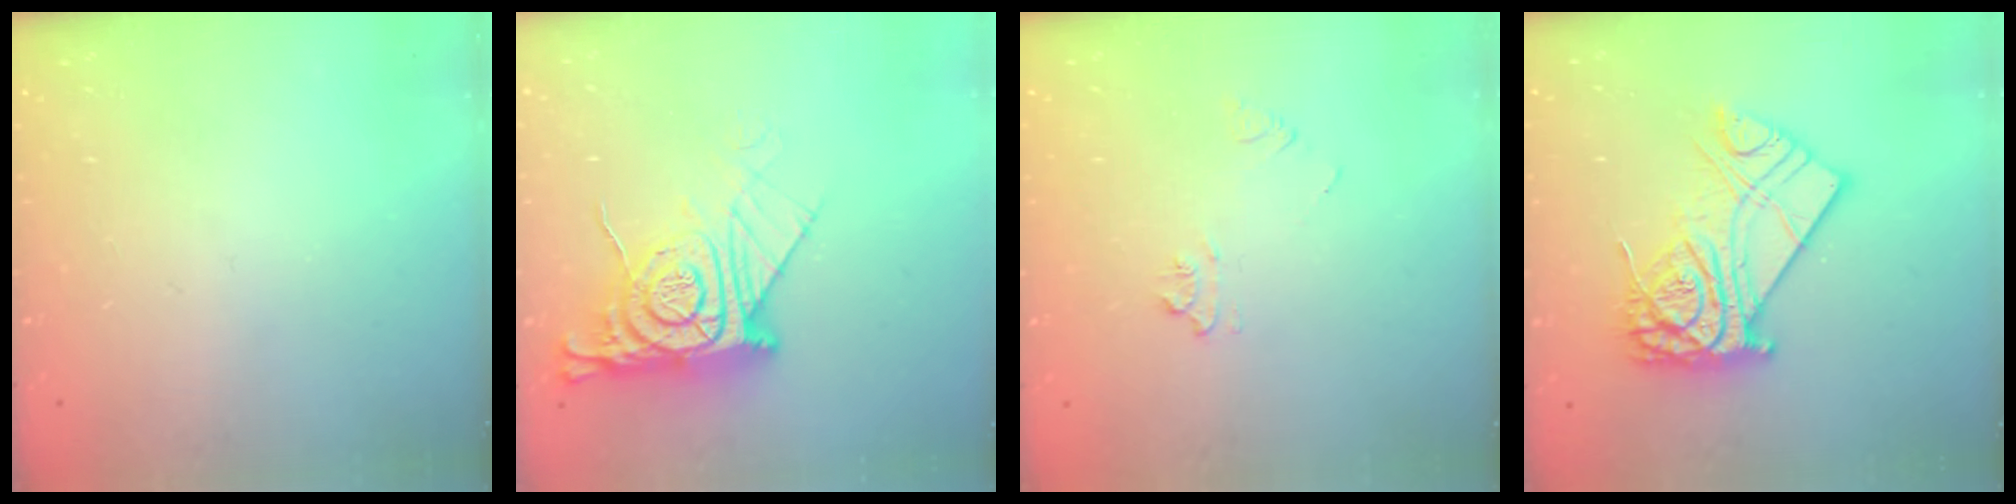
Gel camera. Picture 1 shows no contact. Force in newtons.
{"total": 14.5, "press": 14.4, "slide": 1.2}
{"total": 5.0, "press": 4.9, "slide": 0.6}
{"total": 15.8, "press": 15.7, "slide": 1.3}